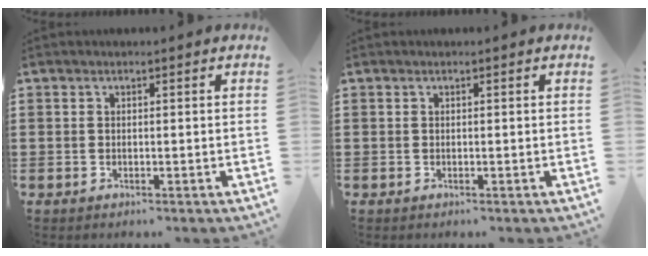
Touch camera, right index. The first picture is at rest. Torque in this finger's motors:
{"motor_torque": [0.52, 1.13, 0.00, 0.00]}